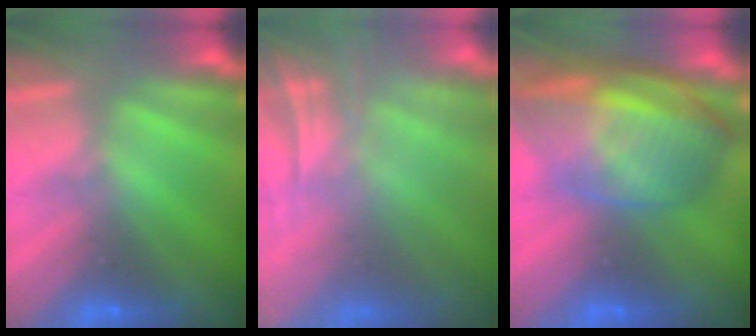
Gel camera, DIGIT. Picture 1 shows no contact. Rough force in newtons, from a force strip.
{"total": 8.2}
{"total": 8.0}